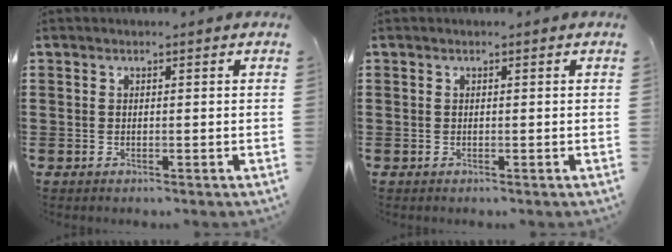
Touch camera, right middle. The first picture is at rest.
{"total": 0.0}